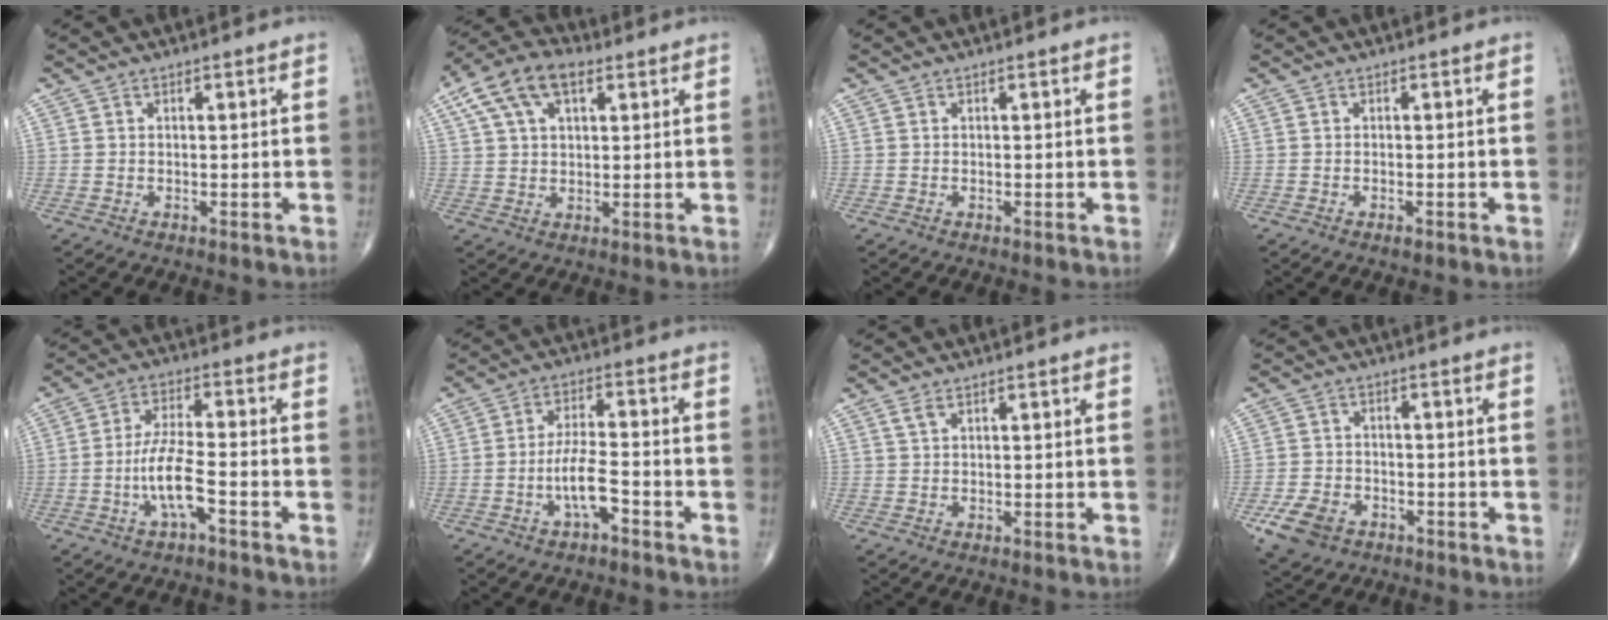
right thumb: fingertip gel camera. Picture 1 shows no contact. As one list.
[{"total": 11.6, "force": [5.1, 6.2, 8.3], "torque": [-0.153, 0.017, 0.089]}, {"total": 0.0}, {"total": 0.9, "force": [-0.6, 0.3, 0.7], "torque": [-0.011, -0.001, -0.009]}, {"total": 8.0, "force": [-3.1, 2.2, 7.1], "torque": [-0.146, 0.028, -0.057]}, {"total": 6.5, "force": [-3.0, 2.2, 5.3], "torque": [-0.102, 0.029, -0.054]}, {"total": 1.4, "force": [0.9, 0.5, 0.9], "torque": [-0.019, 0.004, 0.022]}, {"total": 7.2, "force": [-3.7, 5.1, 3.6], "torque": [-0.069, 0.015, -0.062]}]